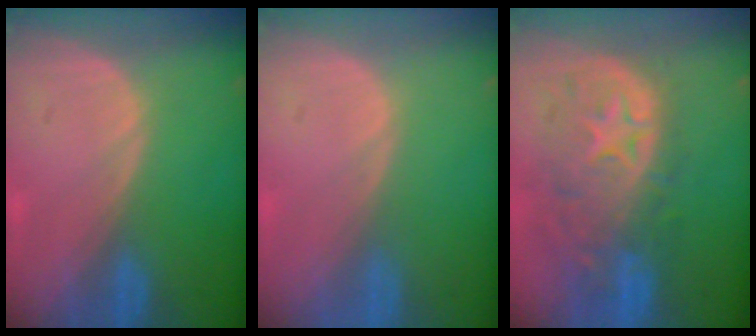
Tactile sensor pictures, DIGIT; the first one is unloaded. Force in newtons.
{"total": 0.0}
{"total": 11.1, "press": 9.8, "slide": 5.1}